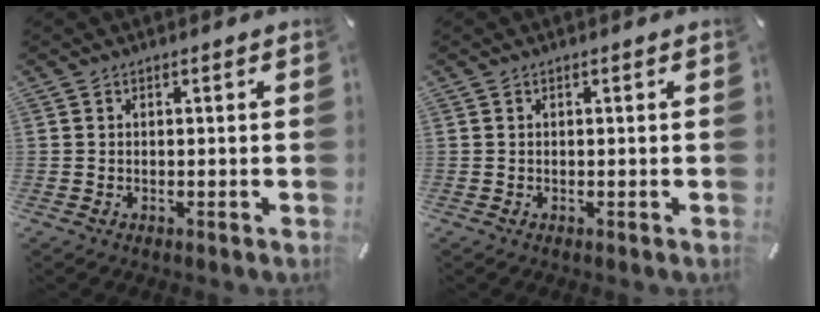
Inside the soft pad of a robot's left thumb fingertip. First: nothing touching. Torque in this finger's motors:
{"motor_torque": [-0.01, 0.03, 0.00, 0.00, 0.00]}